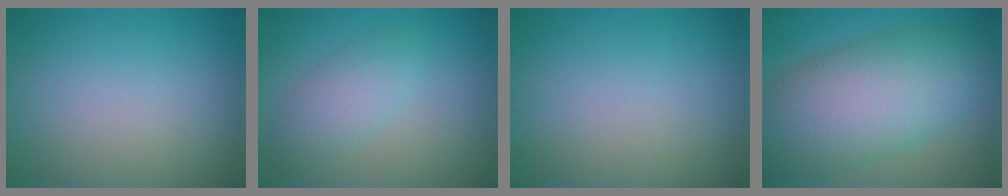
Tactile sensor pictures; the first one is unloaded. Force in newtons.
{"total": 2.8, "press": 2.8, "slide": 0.1}
{"total": 0.0}
{"total": 10.7, "press": 10.7, "slide": 0.5}